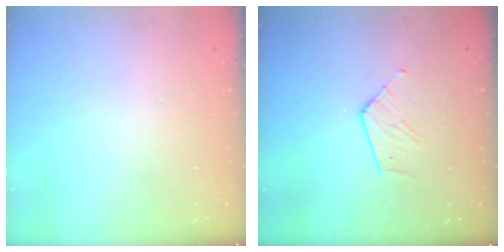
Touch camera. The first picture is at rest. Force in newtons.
{"total": 6.0, "press": 5.9, "slide": 0.6}